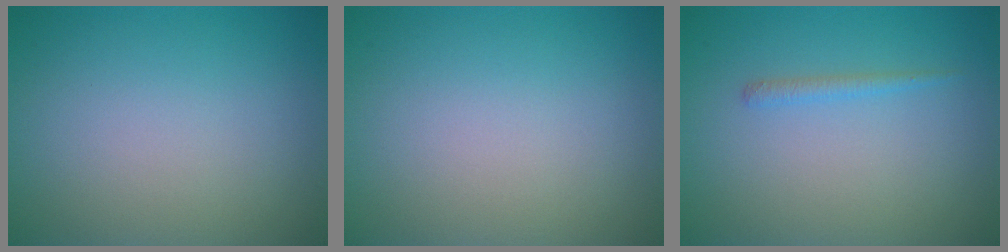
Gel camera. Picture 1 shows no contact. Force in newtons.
{"total": 0.0}
{"total": 0.9, "press": 0.9, "slide": 0.1}